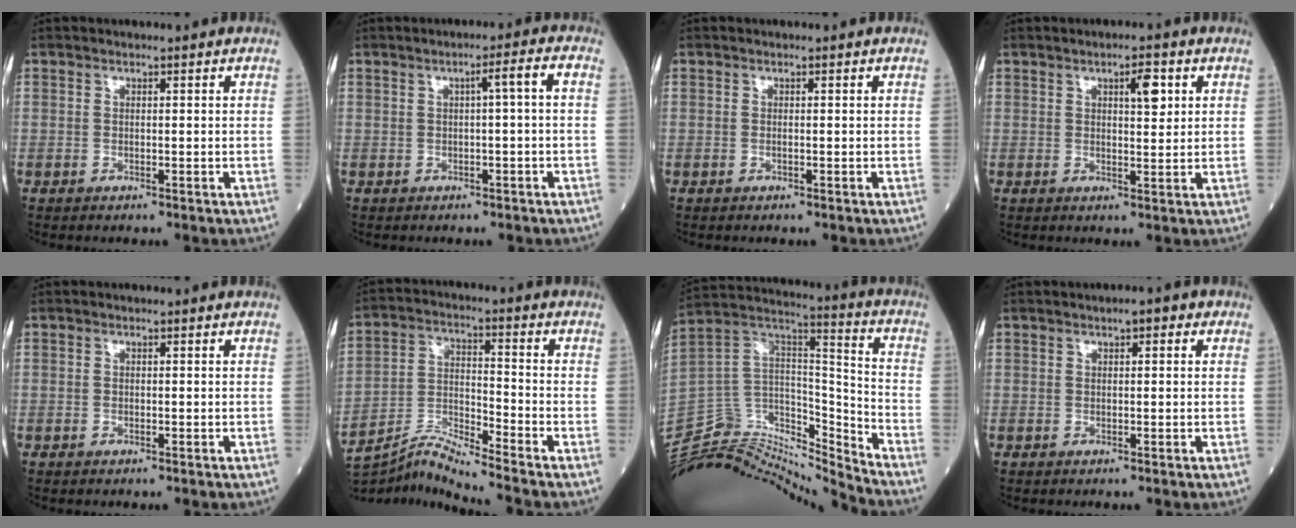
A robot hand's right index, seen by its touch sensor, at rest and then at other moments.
{"total": 2.8, "force": [-0.1, -0.3, 2.8], "torque": [-0.040, 0.008, 0.001]}
{"total": 0.0}
{"total": 3.9, "force": [1.6, 1.0, 3.3], "torque": [-0.049, 0.001, 0.024]}
{"total": 0.0}
{"total": 9.4, "force": [-8.9, -2.4, 2.1], "torque": [-0.052, 0.006, -0.166]}
{"total": 20.0, "force": [-19.7, 2.6, 2.4], "torque": [-0.044, 0.076, -0.334]}
{"total": 2.1, "force": [1.0, 0.9, 1.7], "torque": [-0.022, 0.010, 0.012]}